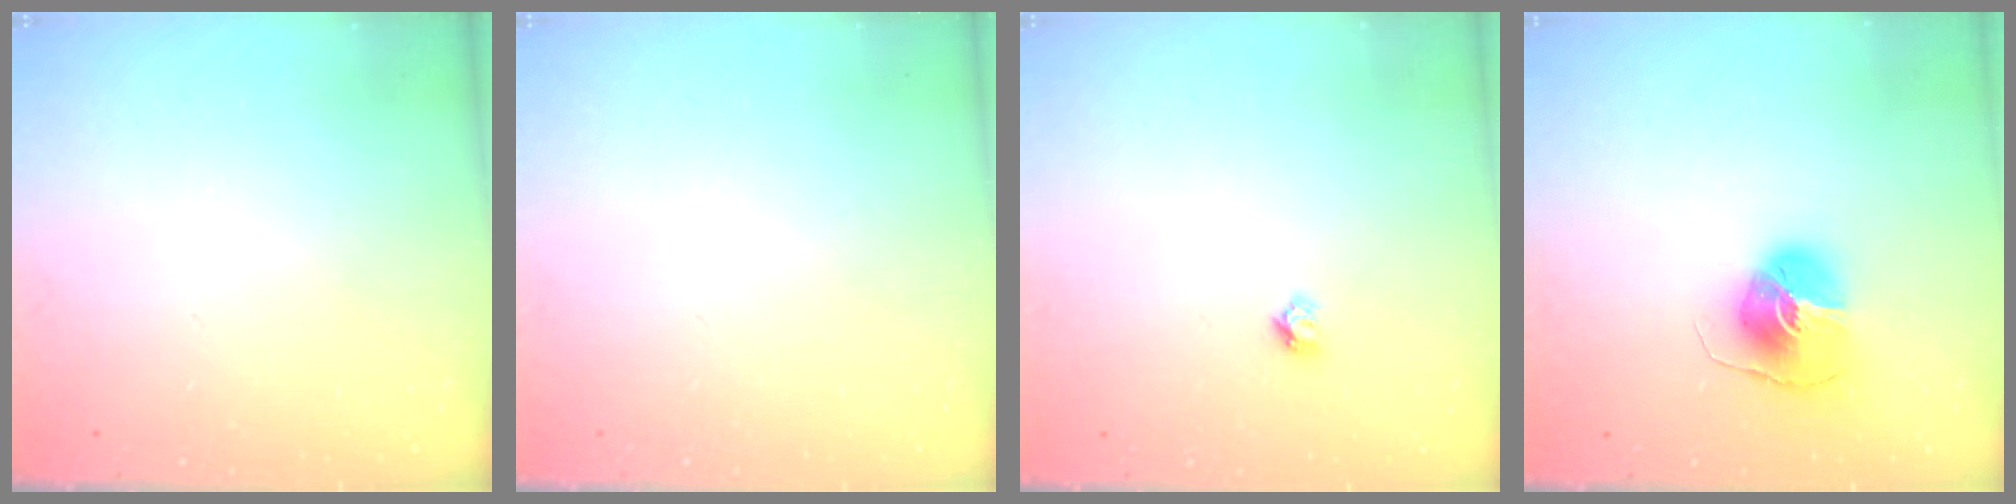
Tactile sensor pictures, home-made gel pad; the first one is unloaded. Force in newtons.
{"total": 0.0}
{"total": 3.8, "press": 3.8, "slide": 0.3}
{"total": 8.2, "press": 8.1, "slide": 1.0}